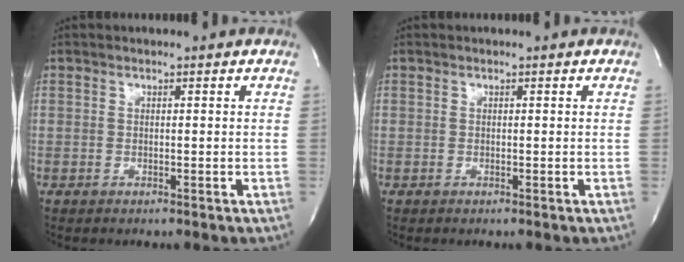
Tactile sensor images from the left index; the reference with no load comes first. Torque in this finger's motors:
{"motor_torque": [0.00, 0.00, 0.00, 0.01]}